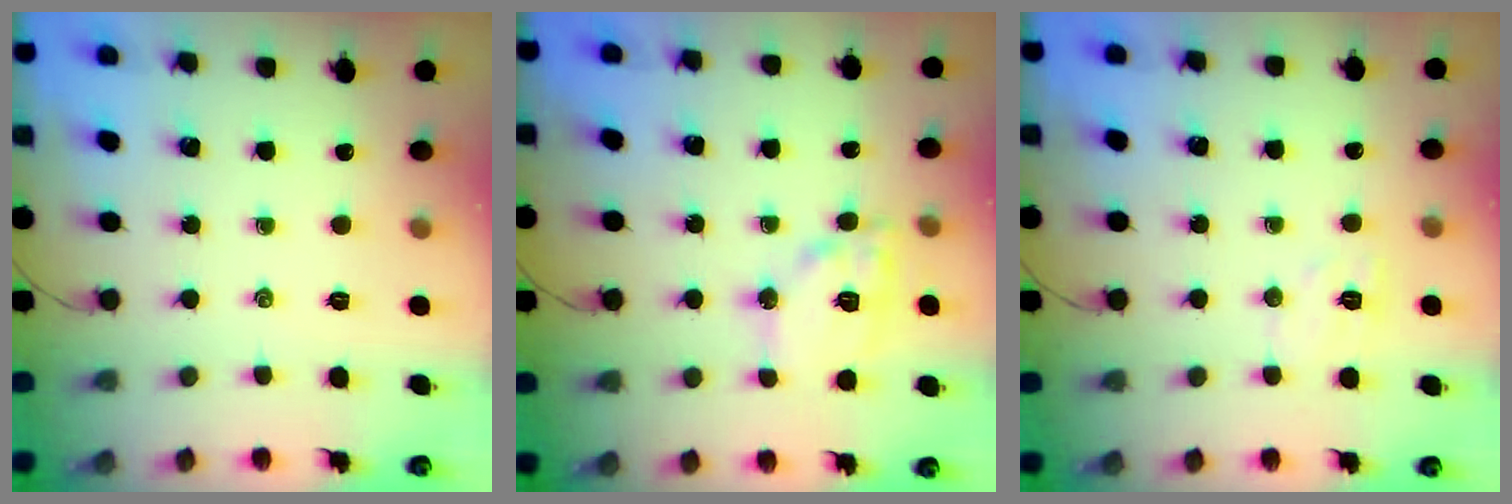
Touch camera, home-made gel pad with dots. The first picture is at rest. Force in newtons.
{"total": 11.3, "press": 11.2, "slide": 0.9}
{"total": 6.3, "press": 6.2, "slide": 1.4}